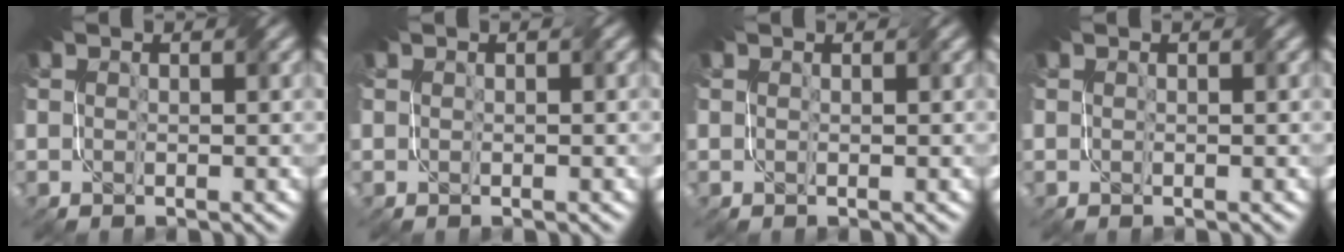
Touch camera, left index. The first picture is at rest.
{"total": 0.0}
{"total": 0.0}
{"total": 0.0}